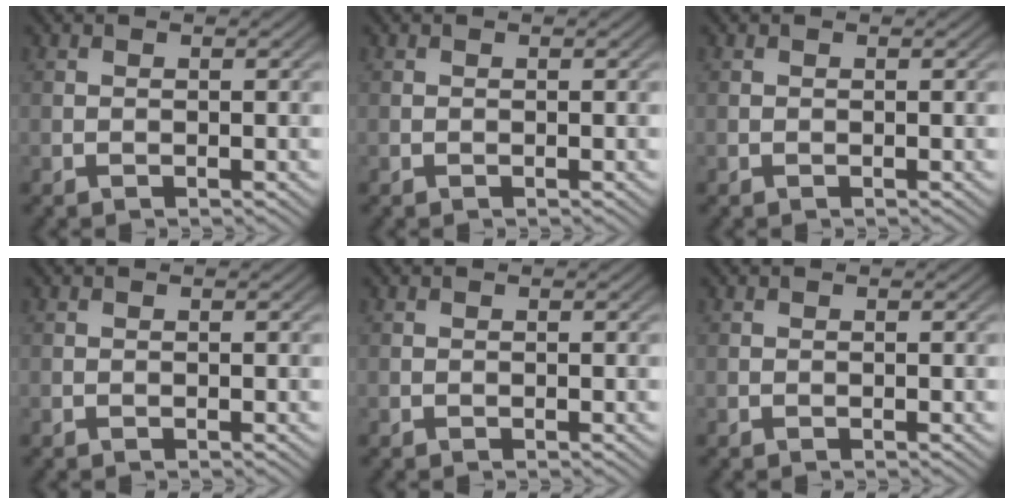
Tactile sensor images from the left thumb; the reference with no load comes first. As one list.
[{"total": 0.0}, {"total": 0.0}, {"total": 0.0}, {"total": 0.0}, {"total": 0.0}]